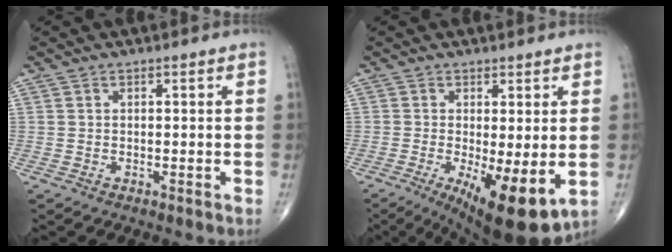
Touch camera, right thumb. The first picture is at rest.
{"total": 12.0, "force": [-2.8, 3.7, 11.1], "torque": [-0.168, -0.025, -0.033]}